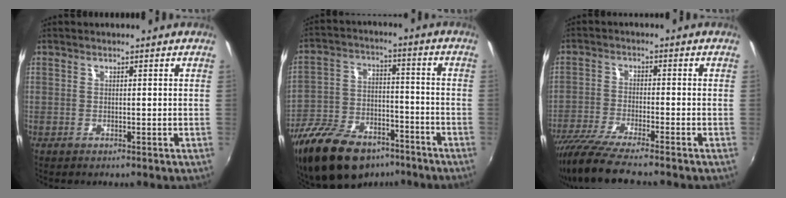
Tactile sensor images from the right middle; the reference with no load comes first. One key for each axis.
{"total": 21.3, "fx": -15.1, "fy": 10.4, "fz": 10.9, "tx": -0.235, "ty": -0.010, "tz": -0.246}
{"total": 10.9, "fx": -9.4, "fy": 0.4, "fz": 5.6, "tx": -0.124, "ty": -0.038, "tz": -0.170}